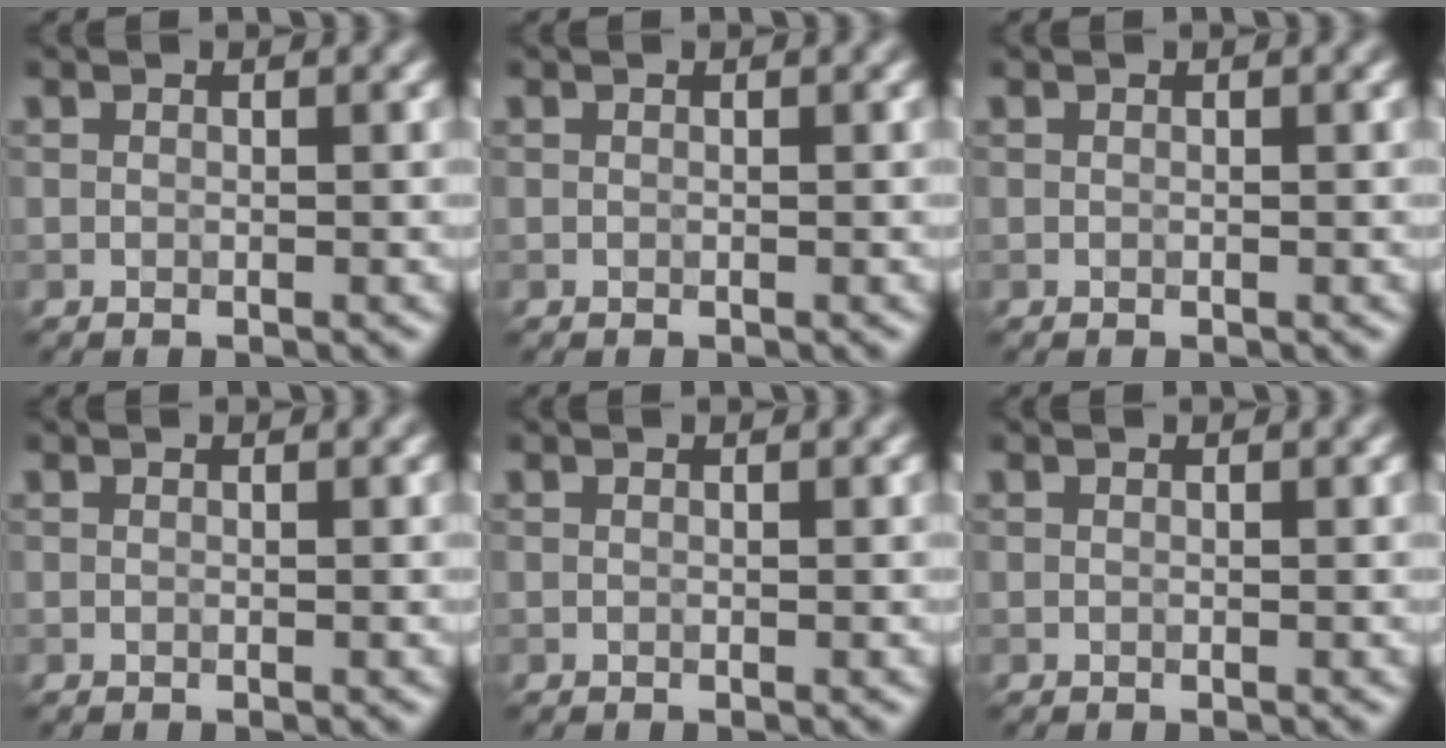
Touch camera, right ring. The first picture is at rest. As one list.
[{"total": 0.0}, {"total": 0.0}, {"total": 0.0}, {"total": 0.0}, {"total": 0.0}]